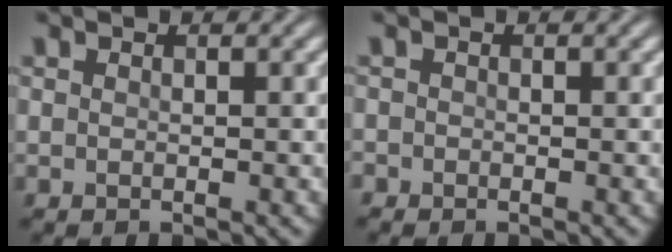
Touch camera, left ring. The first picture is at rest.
{"total": 0.6, "force": [-0.5, 0.4, 0.0], "torque": [0.004, -0.003, -0.010]}